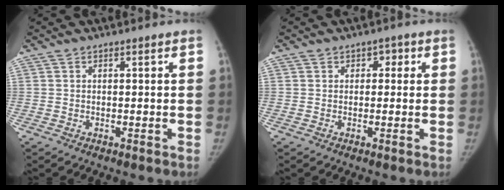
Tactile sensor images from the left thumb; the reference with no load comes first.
{"total": 2.2, "force": [0.5, 1.9, 1.0], "torque": [0.013, 0.004, -0.002]}